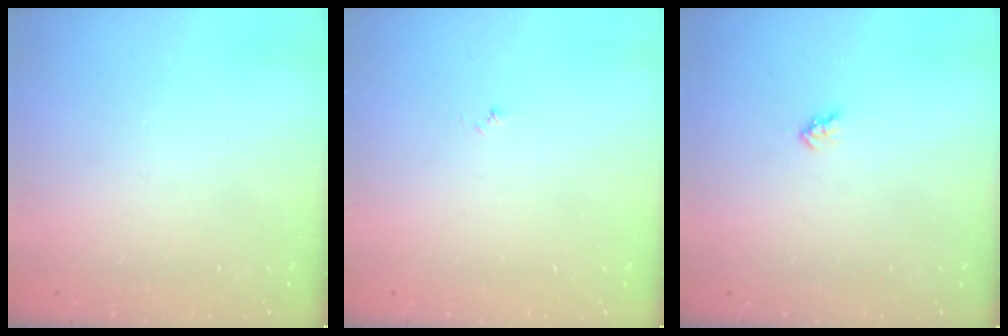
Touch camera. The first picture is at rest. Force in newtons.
{"total": 3.3, "press": 3.2, "slide": 0.3}
{"total": 2.2, "press": 2.1, "slide": 0.4}